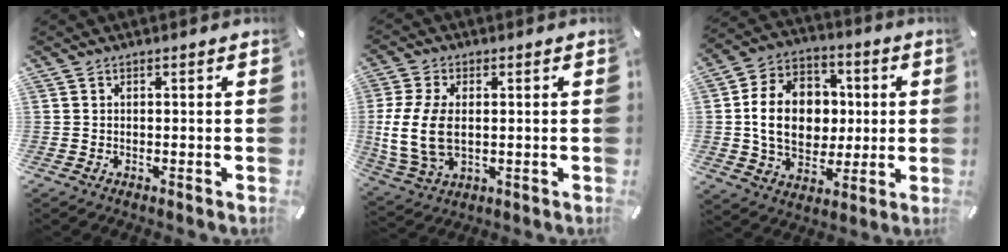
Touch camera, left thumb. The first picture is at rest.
{"total": 11.8, "force": [0.3, 7.5, 9.2], "torque": [-0.197, -0.004, 0.007]}
{"total": 16.1, "force": [0.2, 13.0, 9.4], "torque": [-0.187, 0.015, 0.007]}